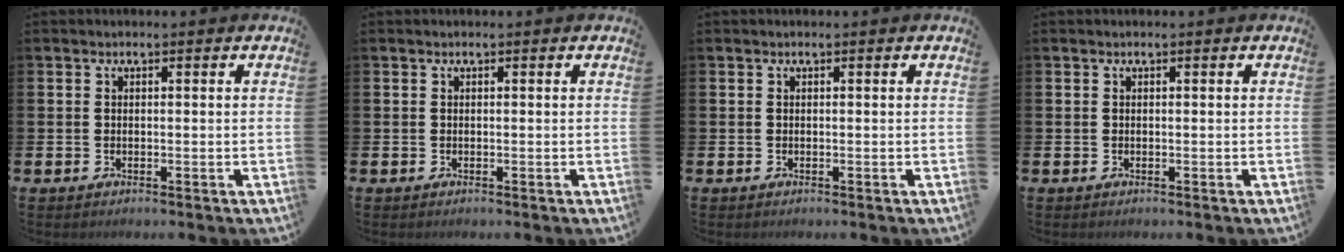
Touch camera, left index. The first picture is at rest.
{"total": 0.0}
{"total": 0.0}
{"total": 0.0}